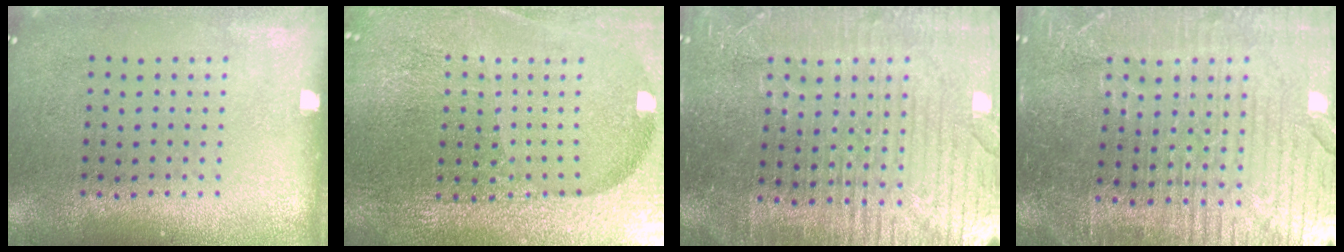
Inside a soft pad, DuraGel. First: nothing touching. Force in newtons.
{"total": 6.1, "press": 5.4, "slide": 2.9}
{"total": 5.0, "press": 4.7, "slide": 1.9}
{"total": 5.6, "press": 5.0, "slide": 2.4}